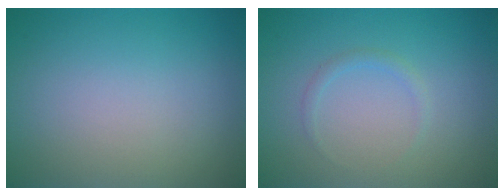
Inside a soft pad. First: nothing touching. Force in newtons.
{"total": 0.9, "press": 0.9, "slide": 0.0}